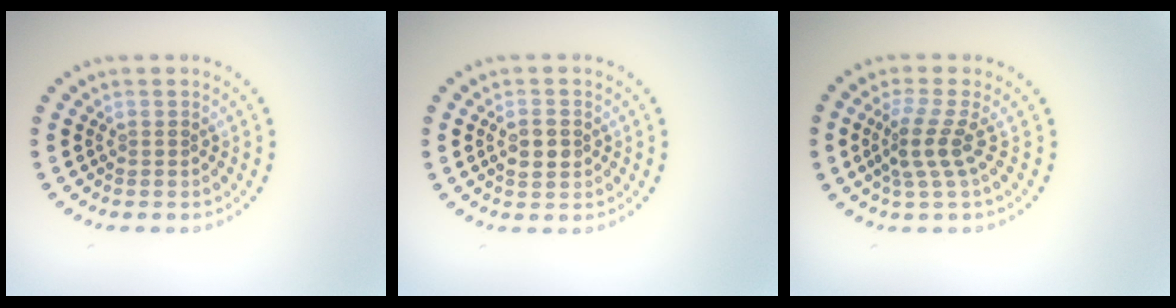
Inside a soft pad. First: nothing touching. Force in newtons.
{"total": 2.1, "press": 2.1, "slide": 0.1}
{"total": 2.9, "press": 2.0, "slide": 2.1}